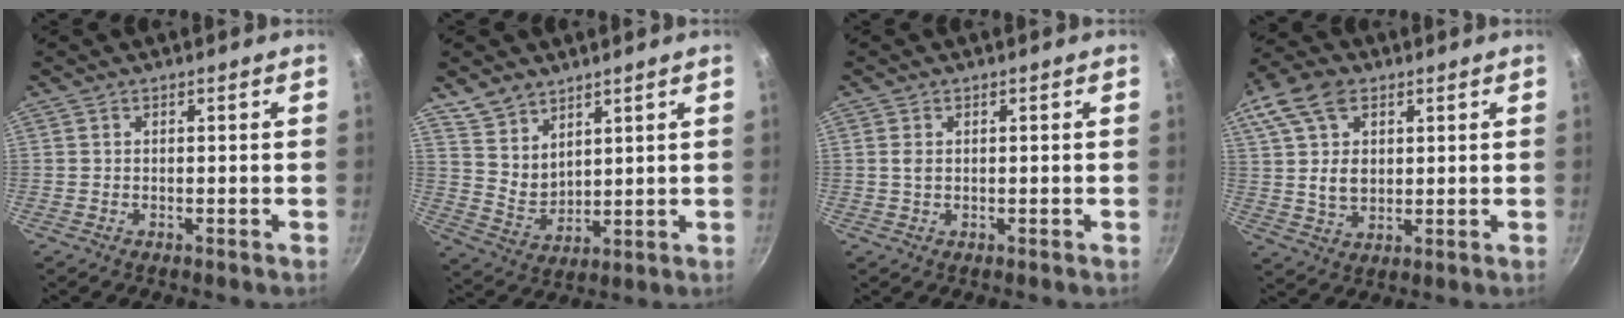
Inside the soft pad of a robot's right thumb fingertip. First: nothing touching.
{"total": 7.8, "force": [5.6, 4.5, 2.9], "torque": [-0.034, -0.029, 0.119]}
{"total": 1.3, "force": [0.3, 0.9, 1.0], "torque": [-0.020, 0.001, 0.004]}
{"total": 13.8, "force": [4.6, 9.6, 8.8], "torque": [-0.160, 0.004, 0.082]}